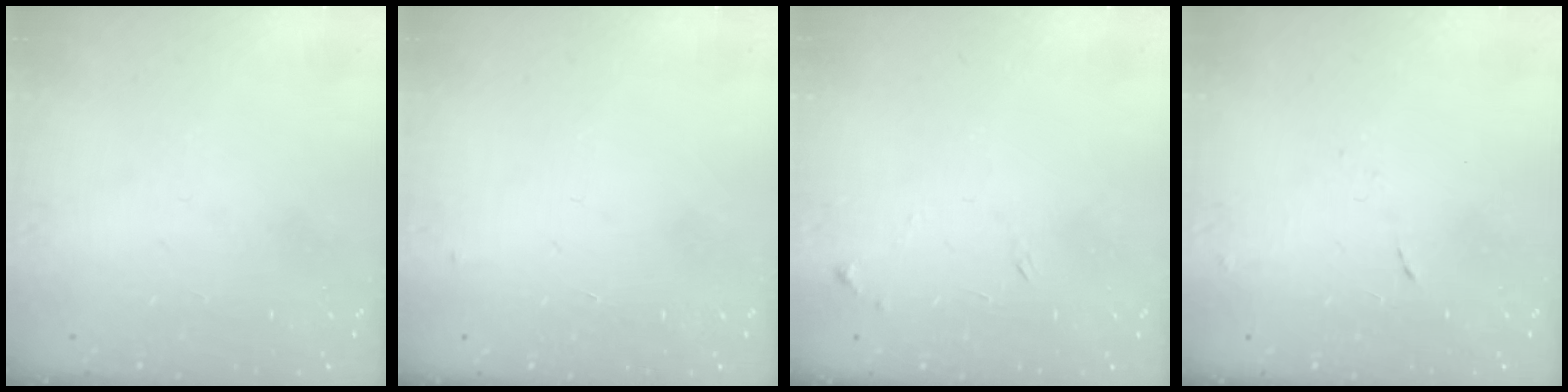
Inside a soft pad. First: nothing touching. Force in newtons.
{"total": 2.5, "press": 2.5, "slide": 0.4}
{"total": 5.5, "press": 5.4, "slide": 0.4}
{"total": 4.1, "press": 4.1, "slide": 0.7}